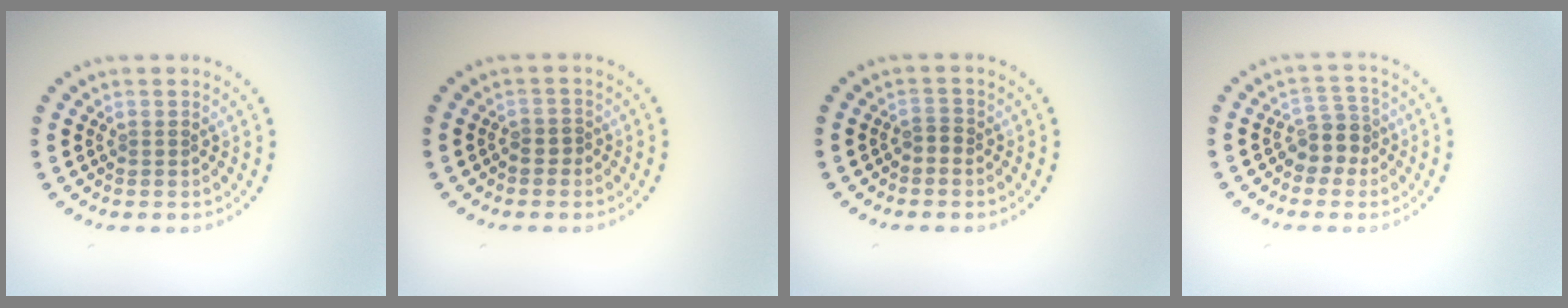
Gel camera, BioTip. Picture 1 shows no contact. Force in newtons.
{"total": 0.9, "press": 0.7, "slide": 0.6}
{"total": 0.8, "press": 0.7, "slide": 0.4}
{"total": 2.7, "press": 2.2, "slide": 1.5}